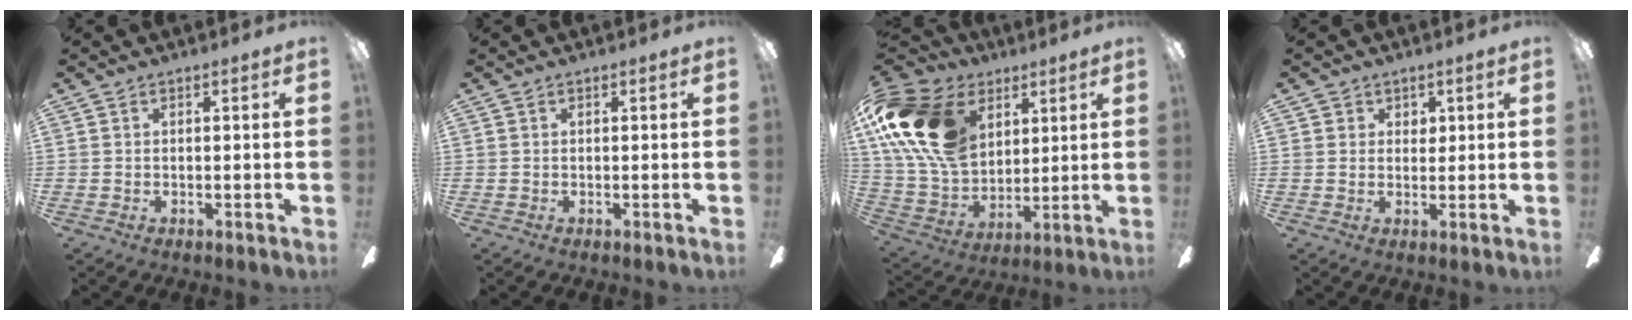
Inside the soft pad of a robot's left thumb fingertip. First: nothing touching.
{"total": 0.0}
{"total": 22.3, "force": [9.3, 15.2, 13.5], "torque": [-0.301, -0.027, 0.168]}
{"total": 2.7, "force": [1.8, 2.0, 0.2], "torque": [0.006, -0.005, 0.030]}